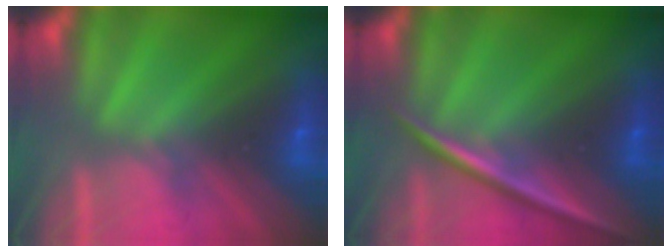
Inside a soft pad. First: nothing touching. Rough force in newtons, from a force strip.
{"total": 2.2}